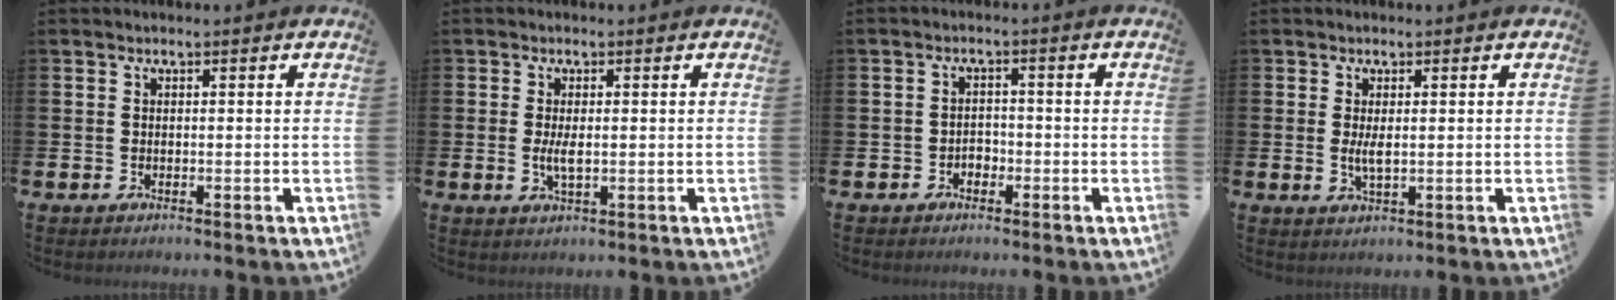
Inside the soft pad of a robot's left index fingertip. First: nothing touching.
{"total": 2.5, "force": [0.1, 0.9, 2.4], "torque": [-0.043, 0.000, -0.001]}
{"total": 1.7, "force": [-1.1, 1.3, 0.4], "torque": [-0.009, 0.003, -0.026]}
{"total": 2.2, "force": [0.3, 0.7, 2.1], "torque": [-0.038, -0.001, 0.004]}